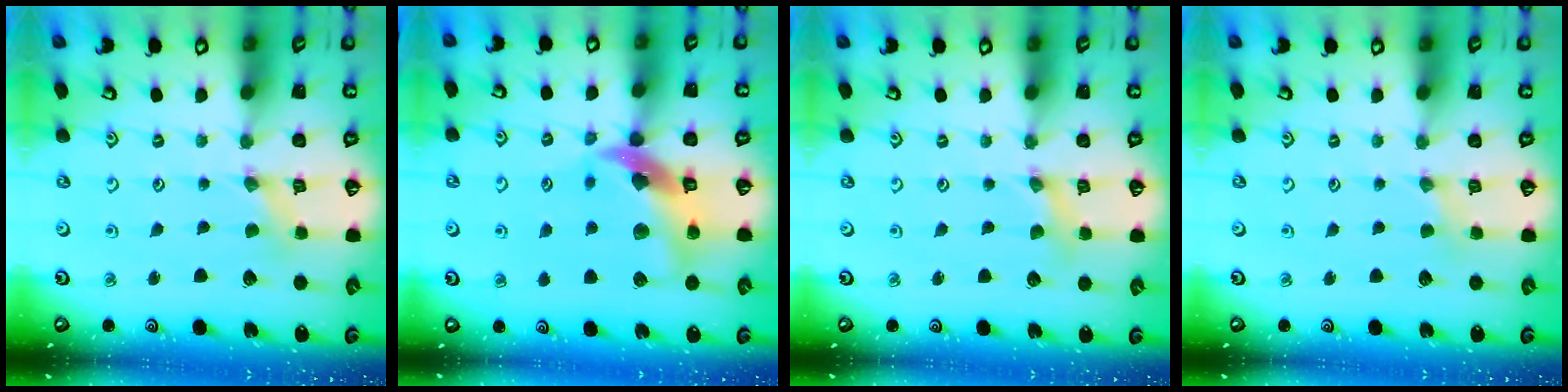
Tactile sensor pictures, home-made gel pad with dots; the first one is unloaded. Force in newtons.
{"total": 13.7, "press": 13.6, "slide": 2.1}
{"total": 1.8, "press": 1.8, "slide": 0.3}
{"total": 1.5, "press": 1.4, "slide": 0.3}